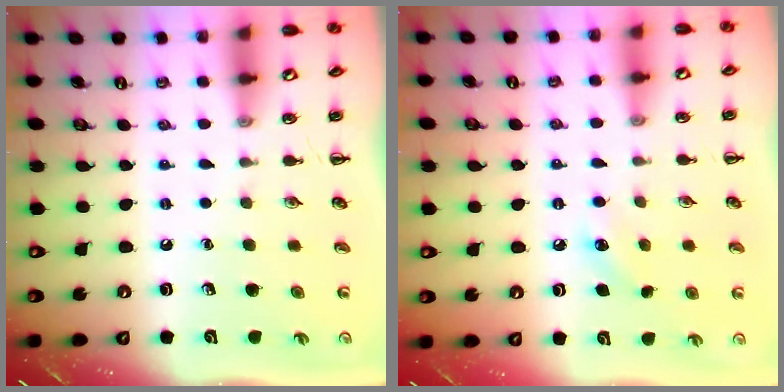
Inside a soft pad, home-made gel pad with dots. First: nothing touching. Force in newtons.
{"total": 7.2, "press": 6.9, "slide": 2.0}